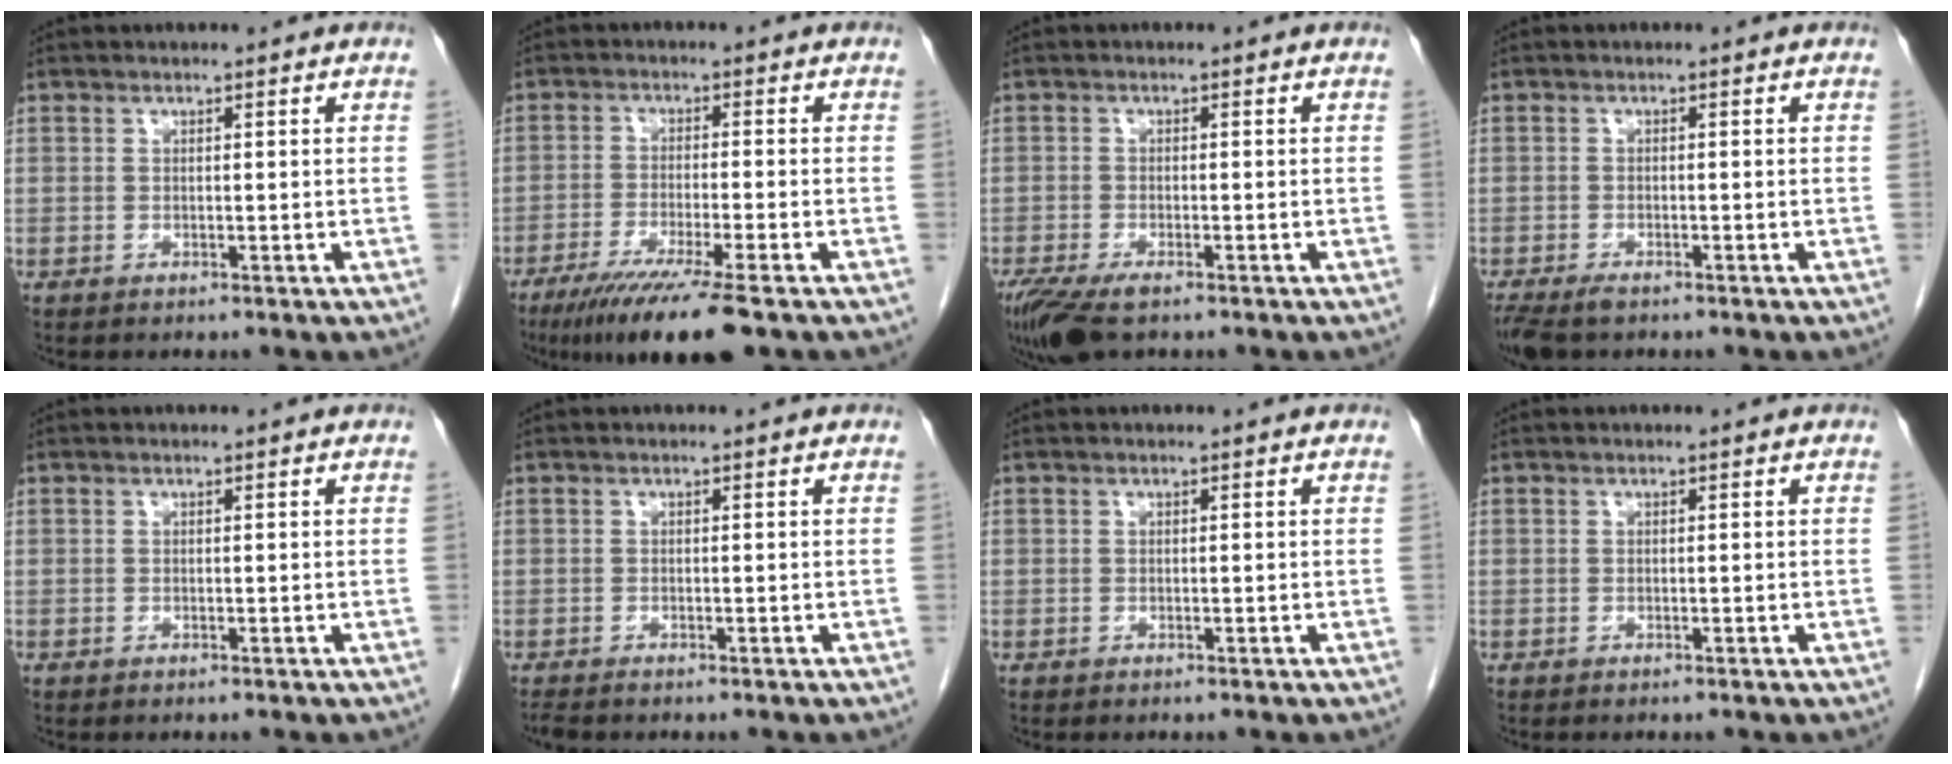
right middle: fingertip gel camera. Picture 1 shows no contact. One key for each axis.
{"total": 10.6, "fx": -7.4, "fy": -0.5, "fz": 7.6, "tx": -0.123, "ty": -0.031, "tz": -0.116}
{"total": 6.9, "fx": -4.7, "fy": 2.1, "fz": 4.6, "tx": -0.086, "ty": -0.017, "tz": -0.082}
{"total": 4.5, "fx": -3.4, "fy": 1.5, "fz": 2.4, "tx": -0.047, "ty": -0.011, "tz": -0.059}
{"total": 0.0}
{"total": 1.2, "fx": -1.1, "fy": 0.1, "fz": 0.5, "tx": -0.015, "ty": -0.005, "tz": -0.020}
{"total": 0.0}
{"total": 0.5, "fx": -0.5, "fy": 0.0, "fz": 0.2, "tx": -0.004, "ty": -0.002, "tz": -0.007}